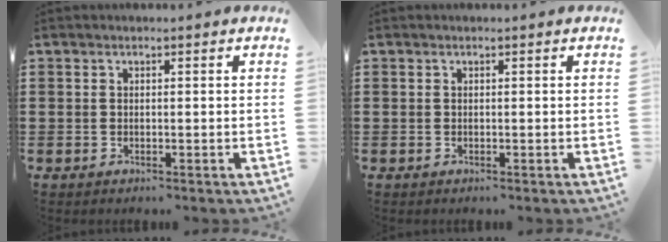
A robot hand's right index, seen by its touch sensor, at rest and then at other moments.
{"total": 0.0}